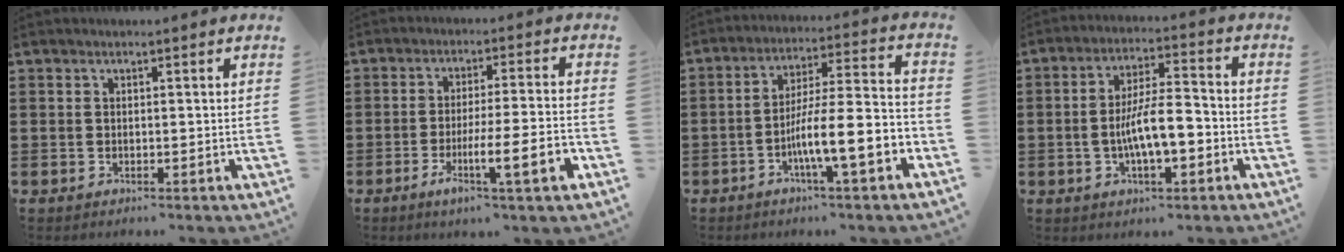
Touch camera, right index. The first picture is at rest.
{"total": 9.0, "force": [-3.4, 0.7, 8.3], "torque": [-0.127, -0.009, -0.059]}
{"total": 11.7, "force": [-4.7, 2.1, 10.5], "torque": [-0.180, -0.008, -0.085]}
{"total": 8.8, "force": [-2.3, 3.1, 7.9], "torque": [-0.148, 0.000, -0.047]}